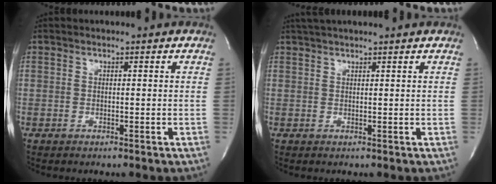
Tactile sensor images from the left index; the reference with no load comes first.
{"total": 4.4, "force": [3.9, -0.2, 2.1], "torque": [-0.032, 0.026, 0.059]}